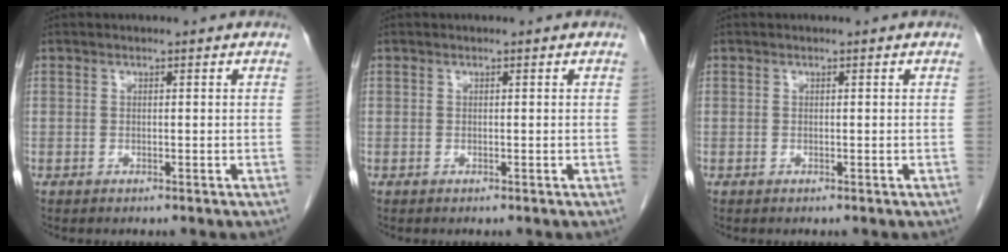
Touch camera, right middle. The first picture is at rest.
{"total": 0.0}
{"total": 0.0}